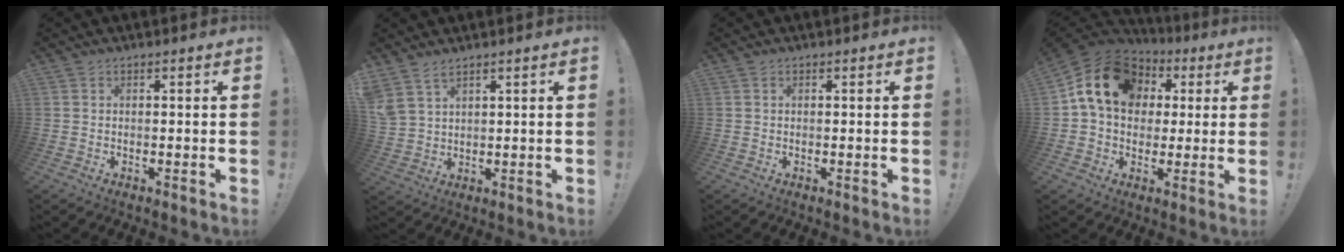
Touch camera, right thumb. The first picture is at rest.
{"total": 4.9, "force": [3.8, 1.9, 2.5], "torque": [-0.053, -0.015, 0.076]}
{"total": 0.0}
{"total": 16.6, "force": [4.8, 12.8, 9.5], "torque": [-0.145, -0.007, 0.091]}